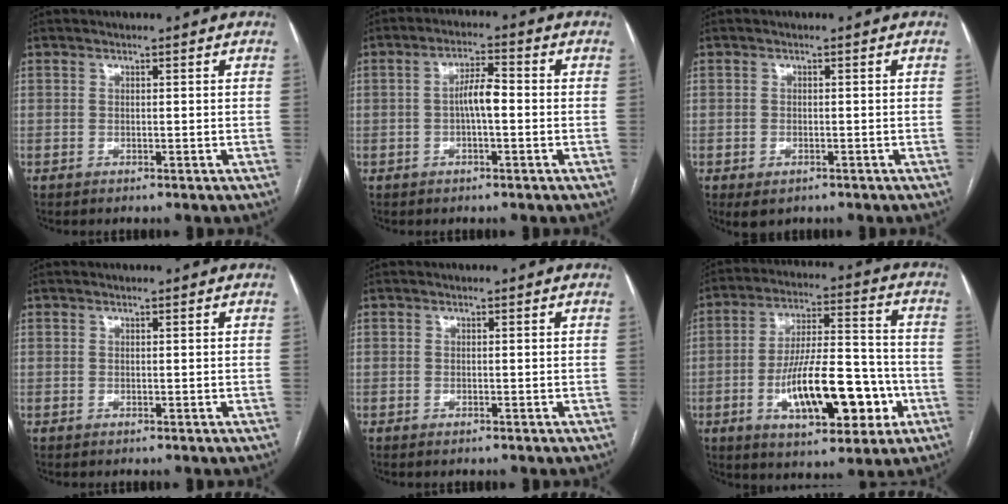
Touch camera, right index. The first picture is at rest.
{"total": 4.5, "force": [-0.5, 1.1, 4.4], "torque": [-0.081, 0.015, -0.009]}
{"total": 2.5, "force": [-1.3, 1.5, 1.5], "torque": [-0.026, -0.004, -0.009]}
{"total": 0.0}
{"total": 0.5, "force": [-0.4, 0.1, 0.3], "torque": [-0.009, -0.001, -0.005]}
{"total": 16.8, "force": [-5.2, 5.6, 14.9], "torque": [-0.247, 0.017, -0.074]}